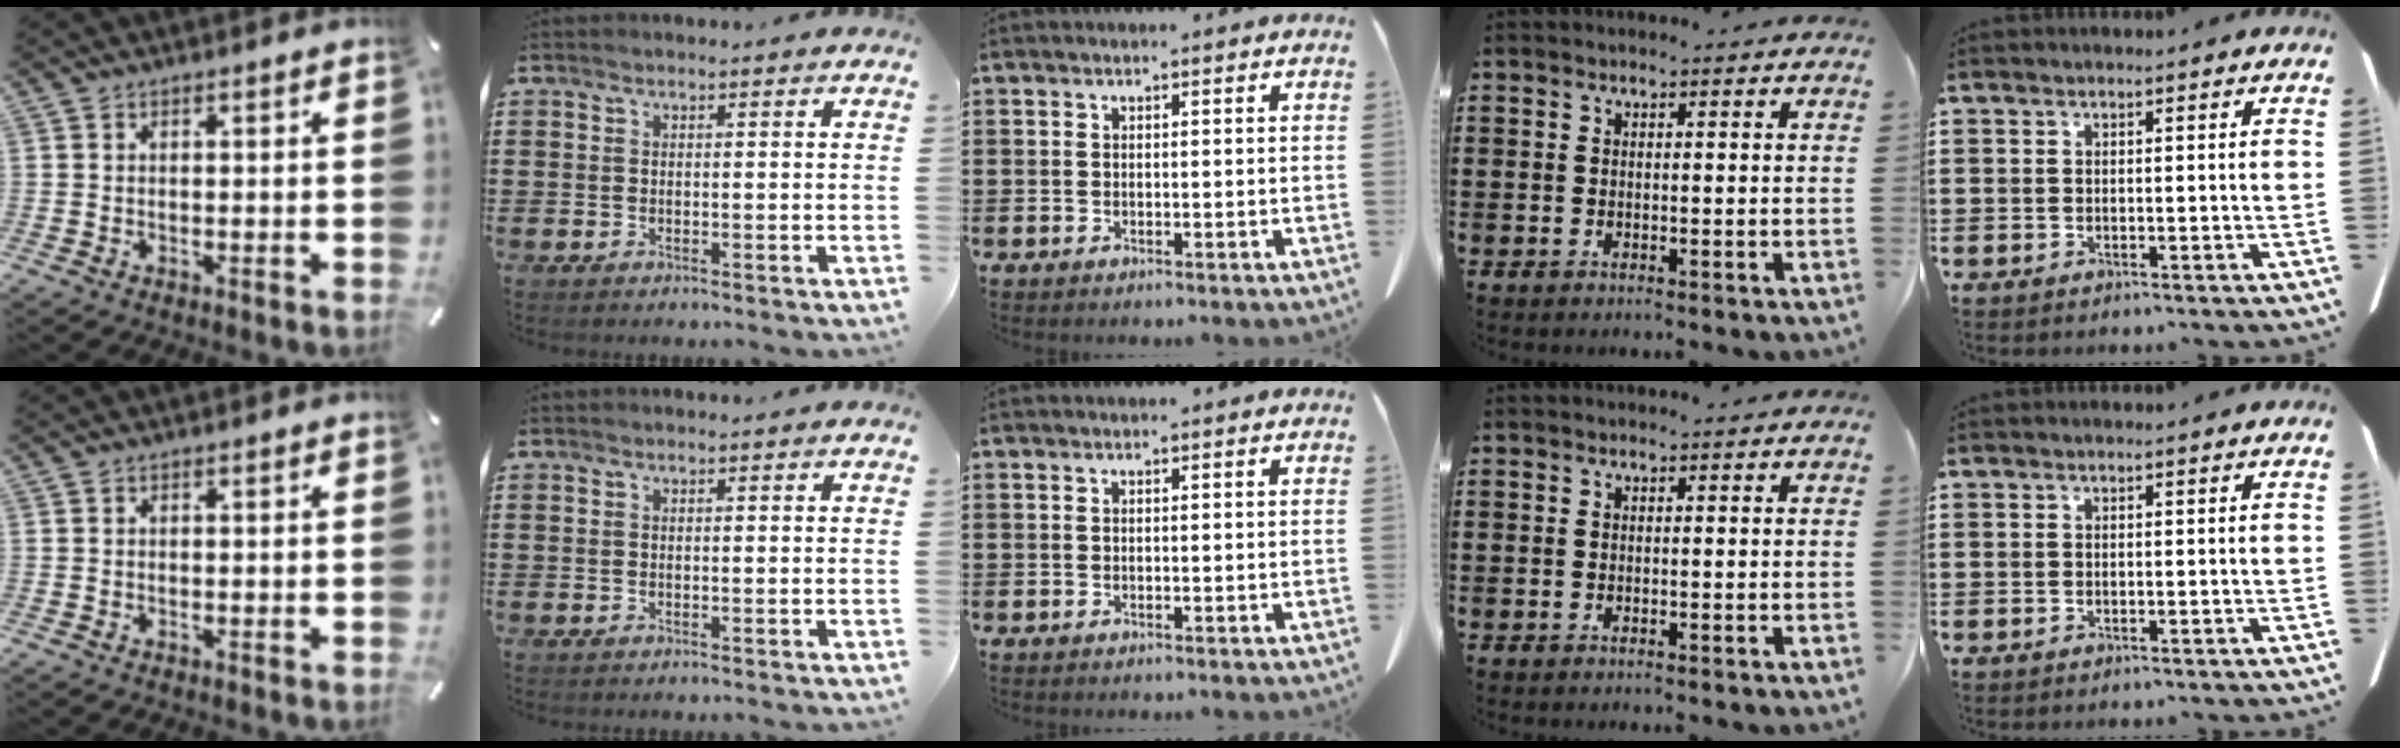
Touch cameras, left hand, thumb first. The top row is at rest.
{}